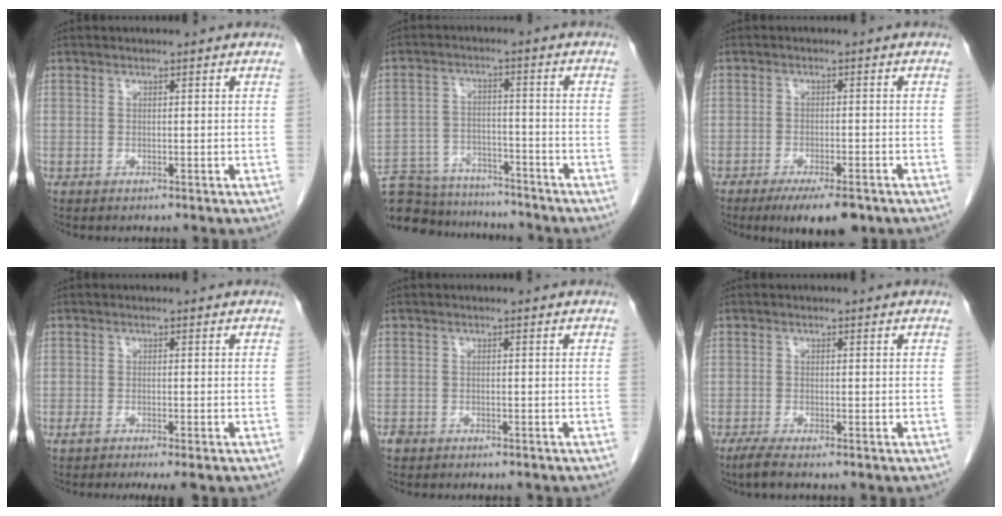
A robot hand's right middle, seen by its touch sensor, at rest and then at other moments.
{"total": 18.4, "force": [-16.7, 5.4, 5.5], "torque": [-0.141, -0.003, -0.246]}
{"total": 7.2, "force": [-5.1, 1.7, 4.8], "torque": [-0.068, -0.011, -0.076]}
{"total": 4.1, "force": [-3.1, 0.4, 2.7], "torque": [-0.038, -0.008, -0.045]}
{"total": 1.9, "force": [-1.7, 0.8, 0.6], "torque": [-0.009, 0.000, -0.022]}
{"total": 2.4, "force": [-1.8, 0.0, 1.5], "torque": [-0.038, -0.008, -0.036]}